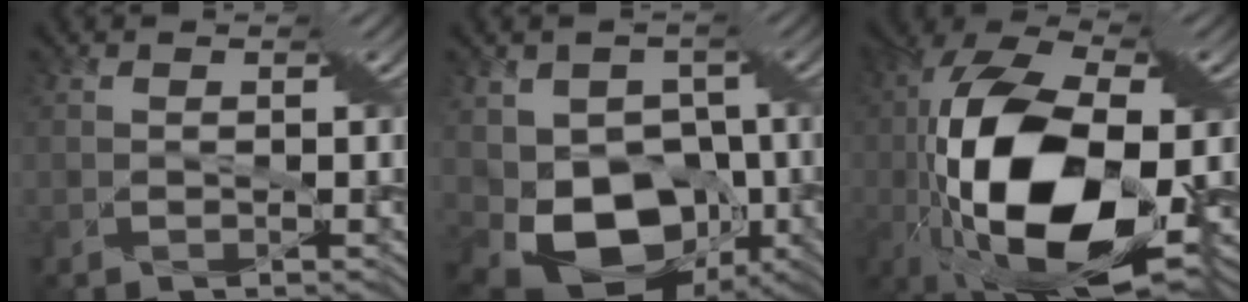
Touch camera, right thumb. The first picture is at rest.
{"total": 12.0, "force": [-3.1, 8.8, 7.6], "torque": [-0.139, -0.029, -0.047]}
{"total": 18.4, "force": [-4.0, 8.3, 15.9], "torque": [-0.352, -0.018, -0.065]}